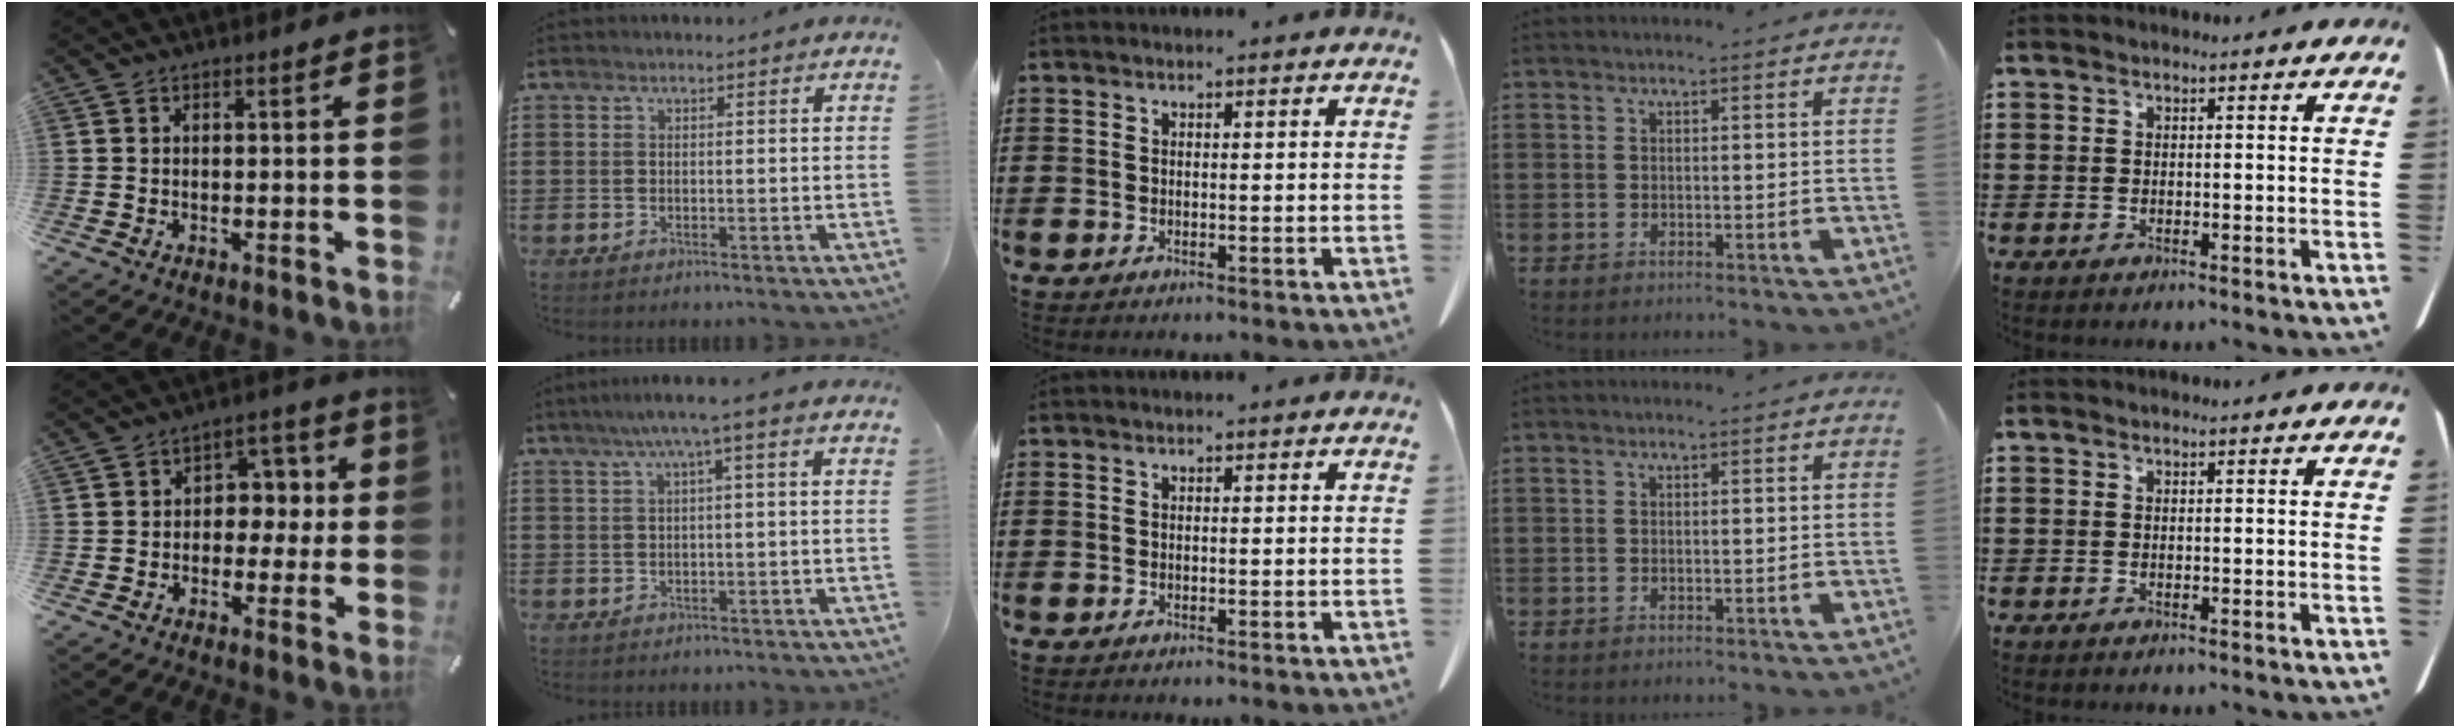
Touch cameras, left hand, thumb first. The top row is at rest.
{"thumb": {"total": 6.2, "force": [-0.8, 5.3, 3.1], "torque": [-0.034, 0.006, -0.022]}, "index": {"total": 3.3, "force": [0.4, -0.3, 3.2], "torque": [-0.060, -0.001, 0.004]}}